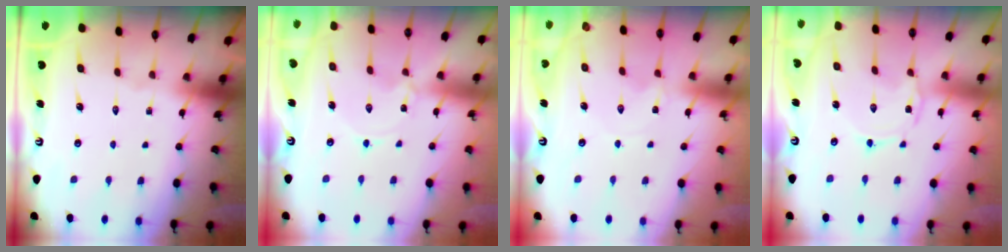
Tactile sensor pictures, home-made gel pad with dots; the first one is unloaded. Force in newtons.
{"total": 0.0}
{"total": 0.0}
{"total": 0.8, "press": 0.8, "slide": 0.2}